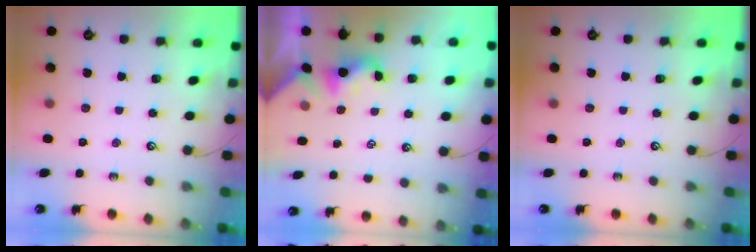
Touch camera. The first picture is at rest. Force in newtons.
{"total": 2.0, "press": 2.0, "slide": 0.5}
{"total": 0.0}